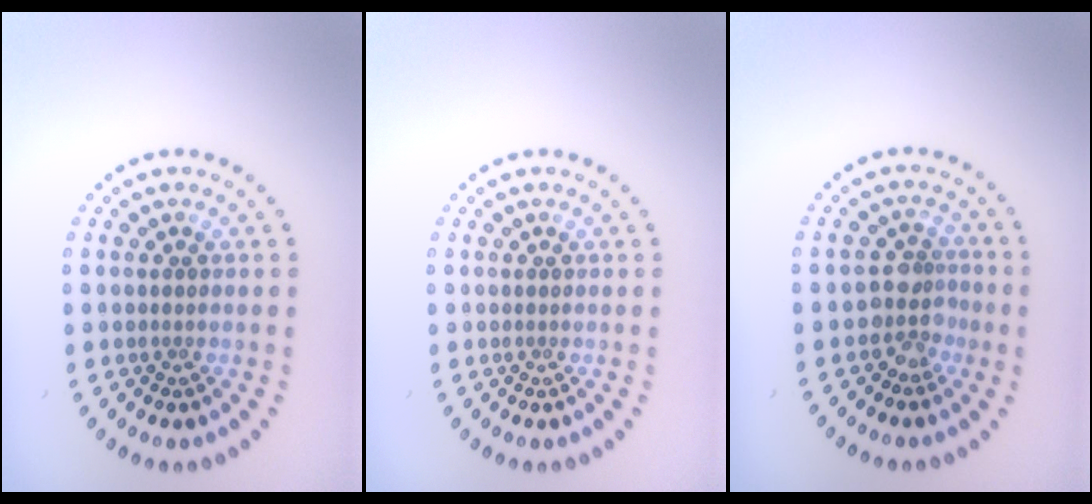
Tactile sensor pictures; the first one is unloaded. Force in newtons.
{"total": 0.0}
{"total": 2.5, "press": 1.9, "slide": 1.6}